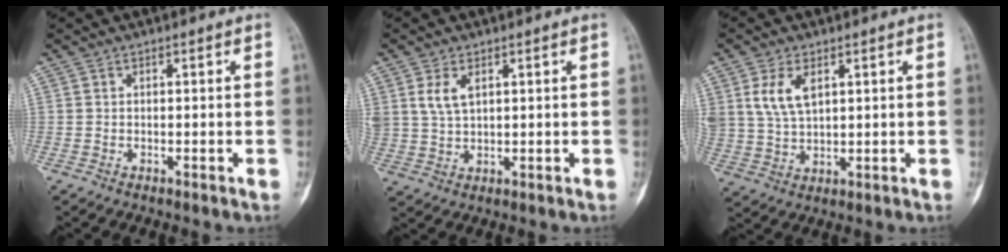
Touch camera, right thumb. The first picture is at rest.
{"total": 4.6, "force": [2.0, 2.5, 3.4], "torque": [-0.068, -0.006, 0.047]}
{"total": 7.2, "force": [2.9, 3.9, 5.3], "torque": [-0.103, -0.008, 0.067]}